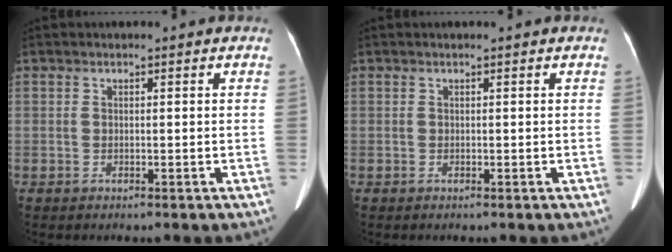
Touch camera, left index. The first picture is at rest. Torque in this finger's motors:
{"motor_torque": [0.03, 0.05, 0.00, 0.00]}